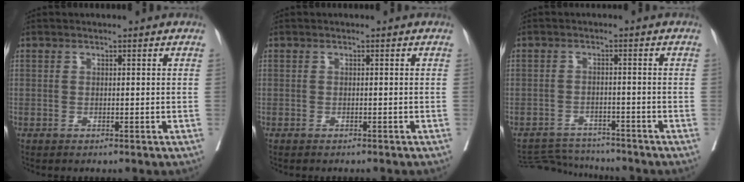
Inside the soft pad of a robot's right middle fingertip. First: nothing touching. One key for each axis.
{"total": 2.1, "fx": -1.9, "fy": 0.4, "fz": 0.8, "tx": -0.012, "ty": -0.003, "tz": -0.024}
{"total": 6.4, "fx": -6.3, "fy": 0.5, "fz": -0.3, "tx": 0.003, "ty": 0.003, "tz": -0.104}